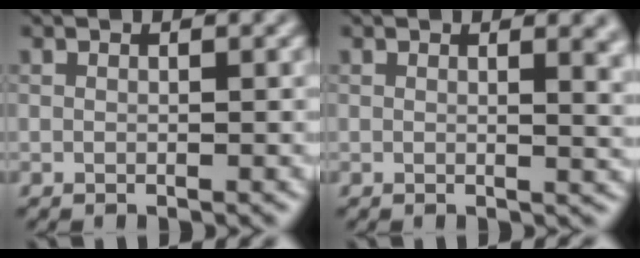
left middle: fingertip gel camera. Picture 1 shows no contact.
{"total": 3.2, "force": [1.4, 1.3, 2.6], "torque": [-0.020, 0.001, 0.017]}